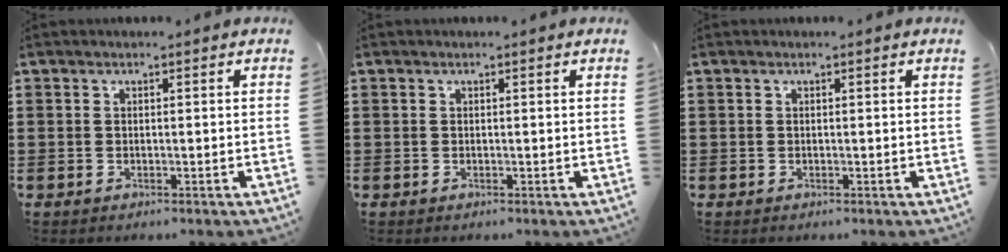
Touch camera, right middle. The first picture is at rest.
{"total": 0.0}
{"total": 0.0}